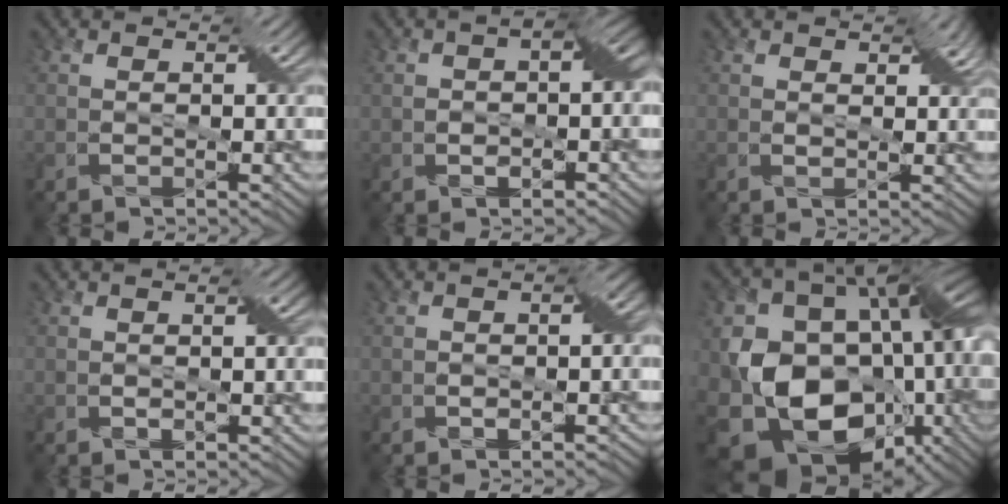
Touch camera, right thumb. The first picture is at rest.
{"total": 5.8, "force": [-0.6, 3.1, 4.8], "torque": [-0.074, 0.003, -0.012]}
{"total": 3.0, "force": [1.5, 1.7, 1.9], "torque": [-0.031, -0.001, 0.025]}
{"total": 1.7, "force": [0.1, 0.6, 1.6], "torque": [-0.028, 0.004, 0.004]}
{"total": 3.5, "force": [-0.7, 1.7, 3.1], "torque": [-0.048, -0.001, -0.009]}
{"total": 19.4, "force": [-4.1, 14.8, 11.9], "torque": [-0.241, -0.027, -0.058]}